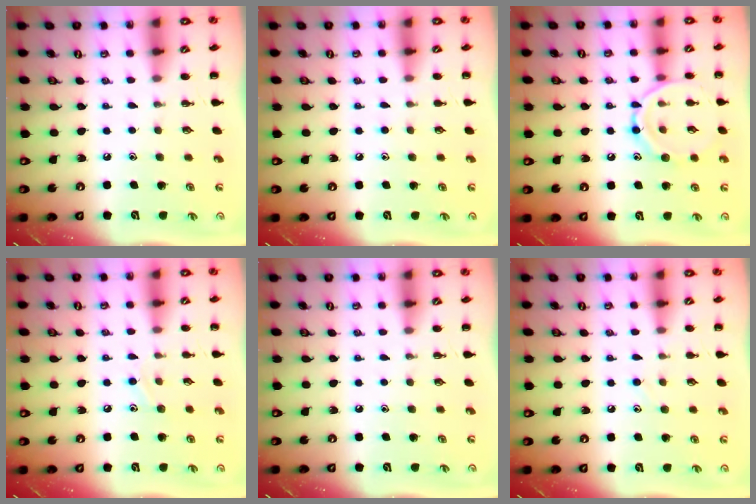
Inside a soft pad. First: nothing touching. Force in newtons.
{"total": 4.2, "press": 3.9, "slide": 1.5}
{"total": 12.2, "press": 12.2, "slide": 0.5}
{"total": 7.0, "press": 6.7, "slide": 1.9}
{"total": 0.0}
{"total": 6.6, "press": 6.3, "slide": 2.1}